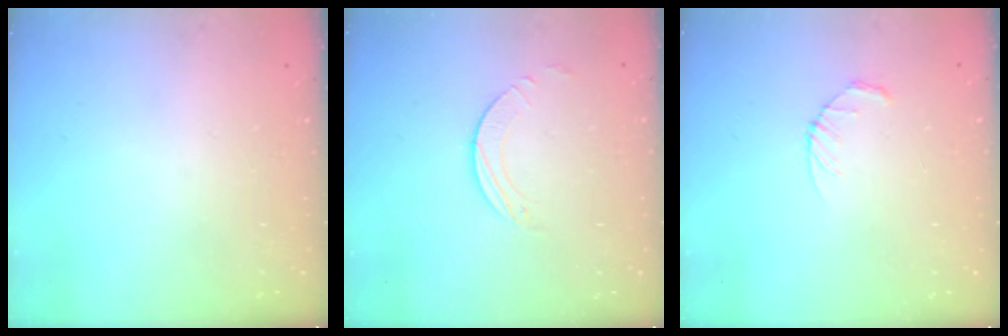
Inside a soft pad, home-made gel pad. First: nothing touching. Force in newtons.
{"total": 1.6, "press": 1.6, "slide": 0.2}
{"total": 3.2, "press": 3.2, "slide": 0.5}